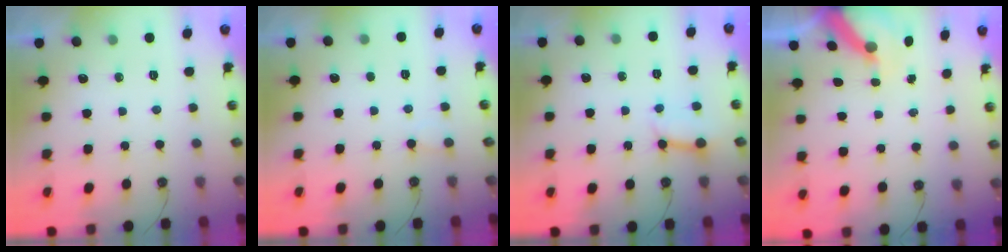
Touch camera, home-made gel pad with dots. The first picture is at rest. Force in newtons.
{"total": 5.5, "press": 5.5, "slide": 0.4}
{"total": 4.1, "press": 4.1, "slide": 0.5}
{"total": 6.3, "press": 6.3, "slide": 0.5}